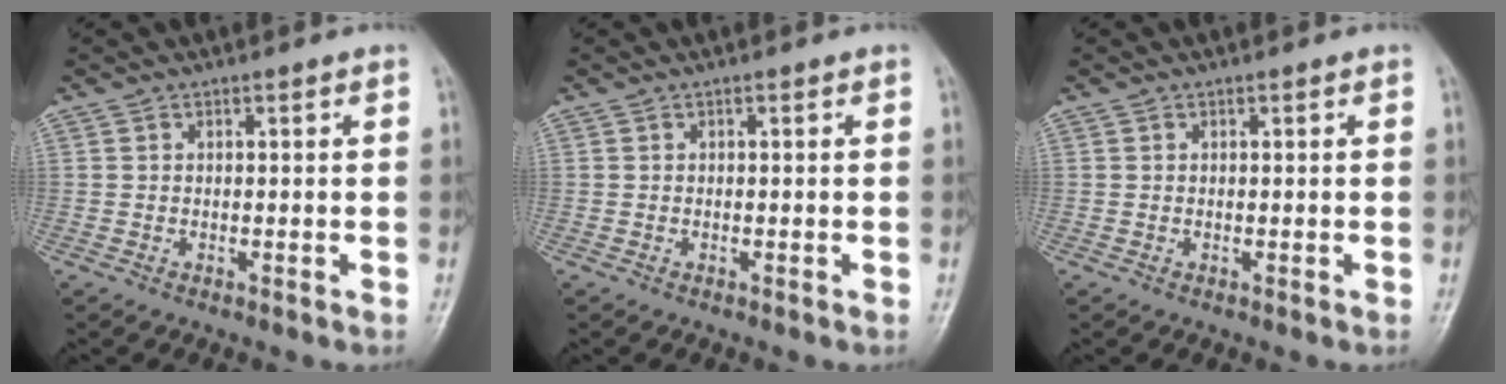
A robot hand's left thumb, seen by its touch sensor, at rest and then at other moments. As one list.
[{"total": 0.0}, {"total": 0.0}]